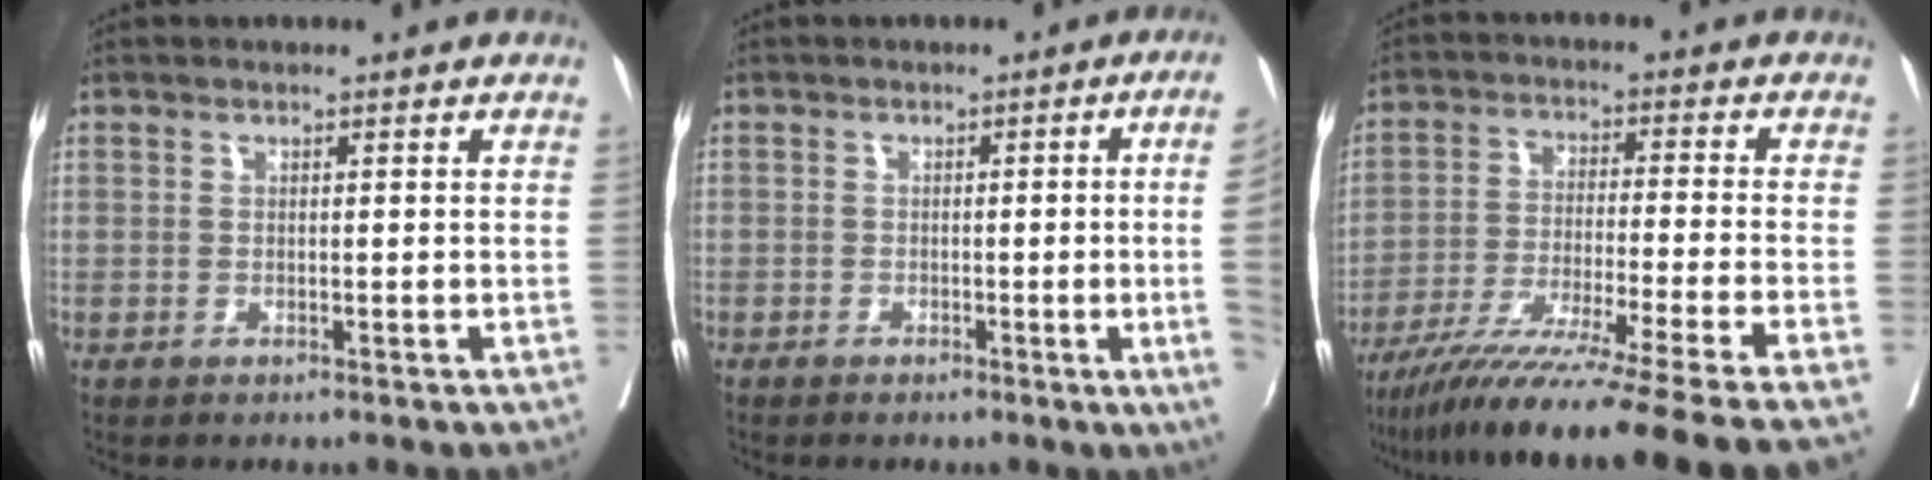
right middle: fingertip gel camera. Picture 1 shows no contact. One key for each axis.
{"total": 7.0, "fx": -1.1, "fy": -2.1, "fz": 6.6, "tx": -0.058, "ty": -0.012, "tz": -0.018}
{"total": 18.4, "fx": -15.2, "fy": -3.1, "fz": 9.9, "tx": -0.143, "ty": -0.059, "tz": -0.245}